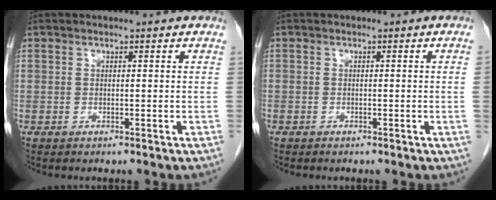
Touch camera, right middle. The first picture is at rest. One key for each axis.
{"total": 0.6, "fx": -0.1, "fy": -0.3, "fz": 0.5, "tx": 0.001, "ty": 0.002, "tz": -0.002}